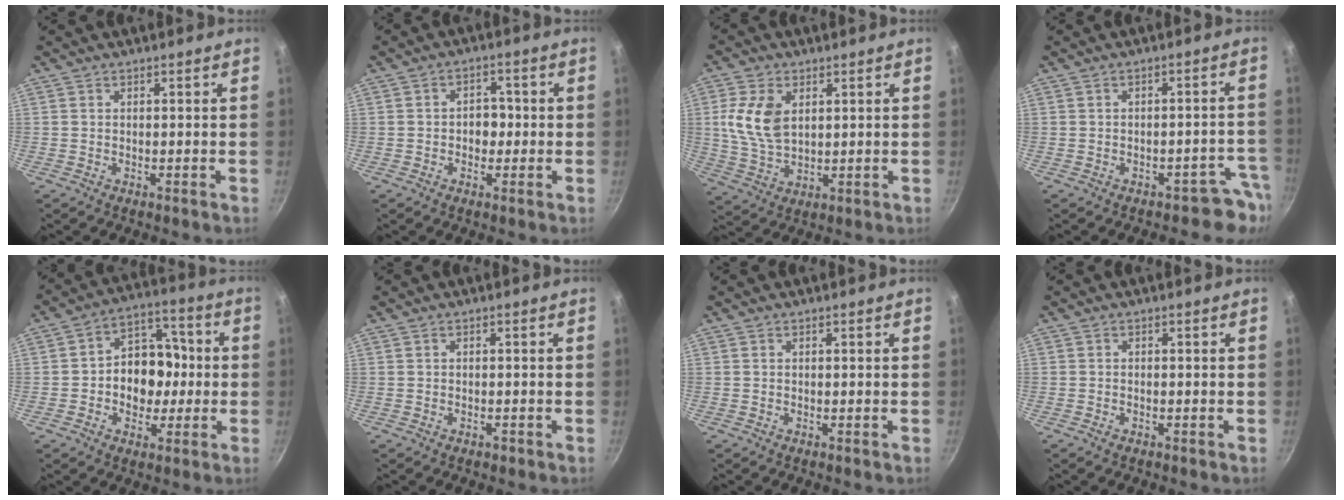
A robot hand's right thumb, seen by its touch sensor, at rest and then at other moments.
{"total": 4.3, "force": [-0.4, 3.4, 2.6], "torque": [-0.006, 0.013, -0.010]}
{"total": 9.9, "force": [2.5, 6.3, 7.3], "torque": [-0.138, -0.015, 0.051]}
{"total": 4.2, "force": [-3.3, 2.2, 1.4], "torque": [0.030, 0.043, -0.036]}
{"total": 12.7, "force": [-1.0, 10.0, 7.9], "torque": [-0.063, 0.029, -0.028]}
{"total": 0.8, "force": [-0.5, 0.5, 0.4], "torque": [-0.006, 0.004, -0.005]}
{"total": 0.0}
{"total": 0.8, "force": [-0.6, 0.4, 0.4], "torque": [-0.011, 0.002, -0.011]}